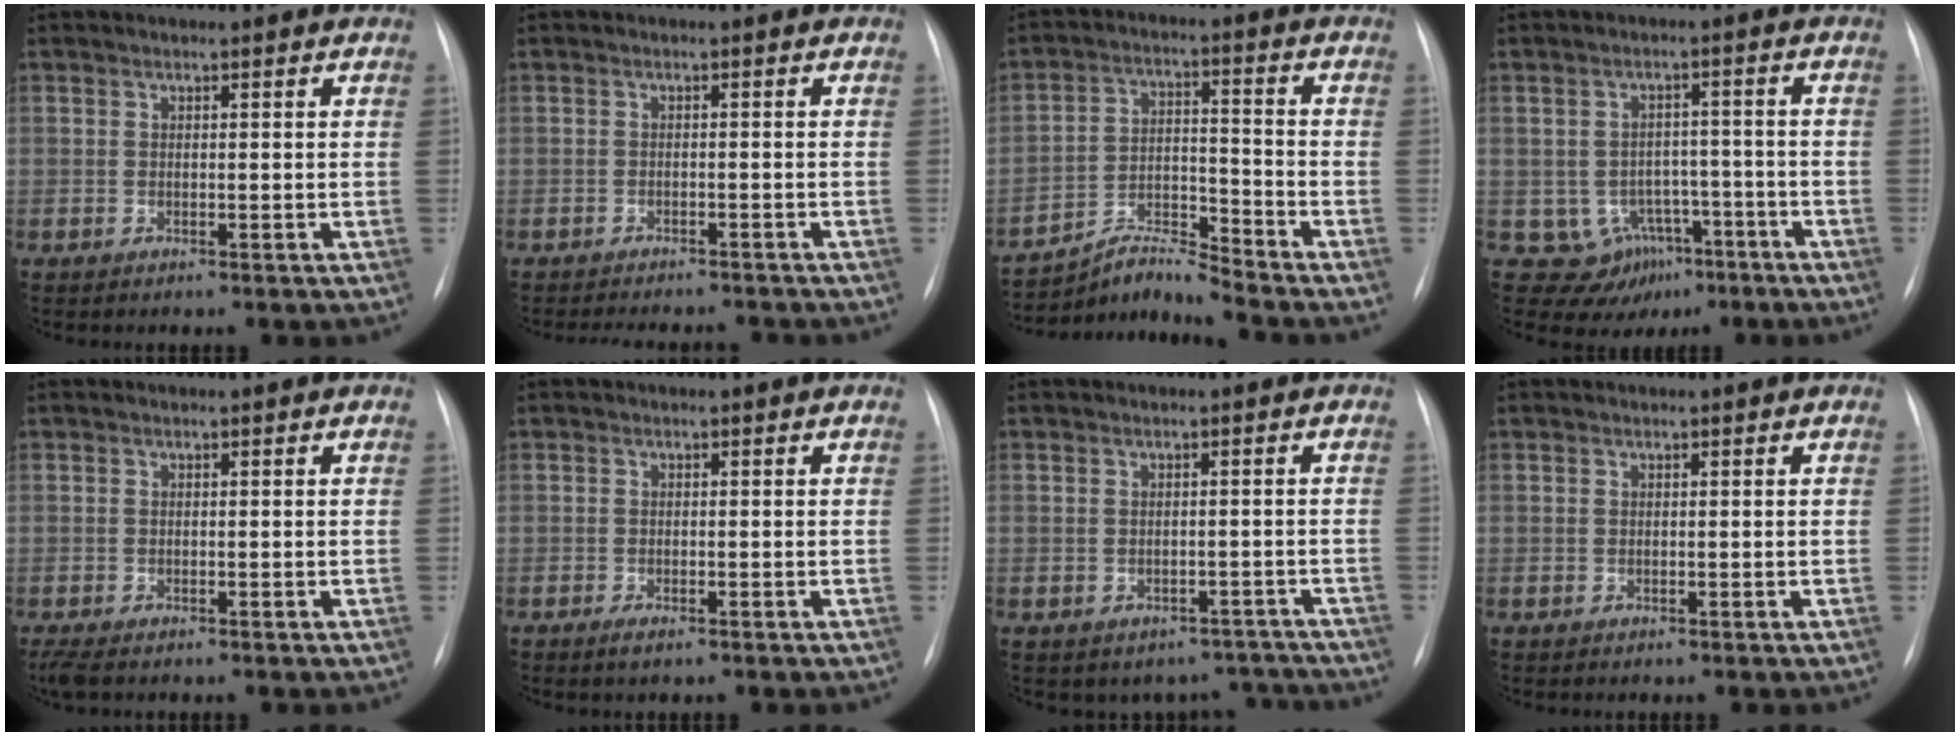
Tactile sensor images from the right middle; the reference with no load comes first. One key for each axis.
{"total": 7.3, "fx": -7.0, "fy": 1.2, "fz": 1.8, "tx": -0.019, "ty": 0.002, "tz": -0.089}
{"total": 7.2, "fx": -7.0, "fy": -1.7, "fz": -0.2, "tx": -0.012, "ty": 0.014, "tz": -0.126}
{"total": 7.1, "fx": -3.5, "fy": 6.1, "fz": 0.9, "tx": -0.001, "ty": 0.016, "tz": -0.038}
{"total": 3.0, "fx": -2.2, "fy": 1.1, "fz": 1.8, "tx": -0.041, "ty": -0.012, "tz": -0.035}
{"total": 1.2, "fx": -0.8, "fy": 0.3, "fz": 0.9, "tx": -0.018, "ty": -0.002, "tz": -0.011}
{"total": 6.9, "fx": -5.8, "fy": 3.6, "fz": 0.0, "tx": 0.020, "ty": 0.031, "tz": -0.061}
{"total": 0.0}